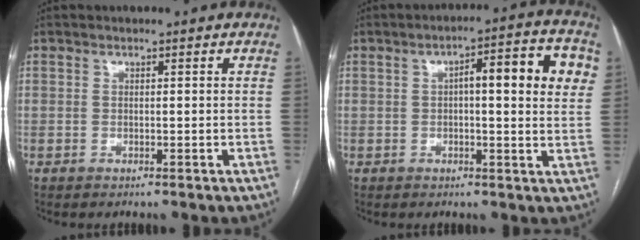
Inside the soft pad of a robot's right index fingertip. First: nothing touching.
{"total": 11.0, "force": [2.4, 2.2, 10.5], "torque": [-0.139, 0.027, 0.025]}